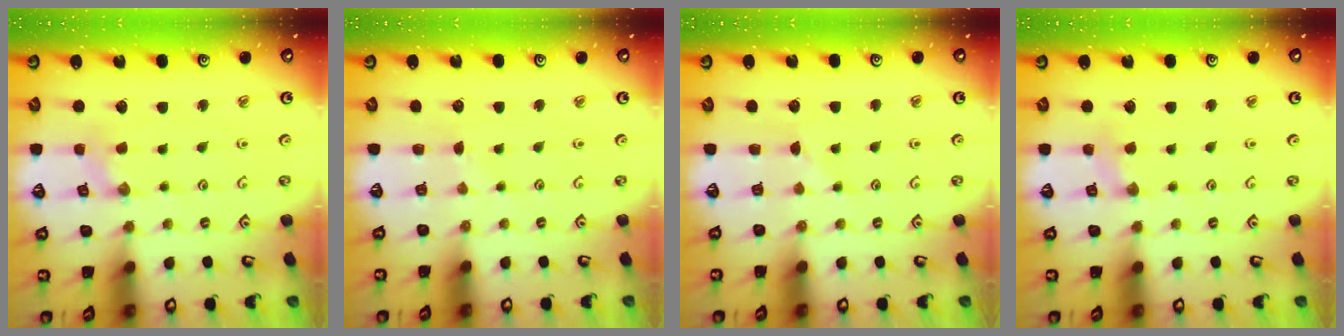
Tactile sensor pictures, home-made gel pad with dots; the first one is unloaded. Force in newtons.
{"total": 1.7, "press": 1.7, "slide": 0.2}
{"total": 2.9, "press": 2.9, "slide": 0.5}
{"total": 1.6, "press": 1.5, "slide": 0.4}